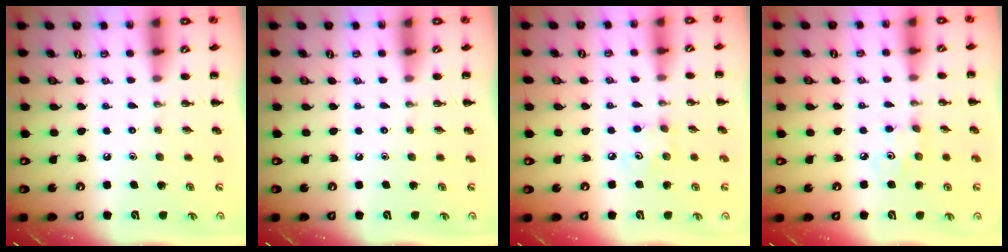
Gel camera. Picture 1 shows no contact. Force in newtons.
{"total": 0.0}
{"total": 3.8, "press": 3.7, "slide": 0.9}
{"total": 3.1, "press": 3.0, "slide": 0.8}